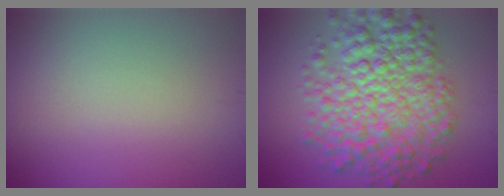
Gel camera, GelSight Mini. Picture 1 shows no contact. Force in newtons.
{"total": 9.1, "press": 9.1, "slide": 0.1}